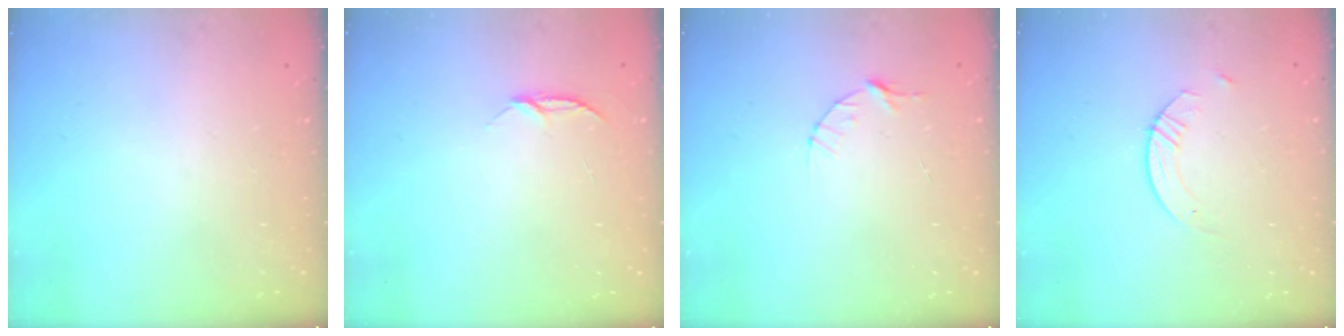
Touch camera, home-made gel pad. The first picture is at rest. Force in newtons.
{"total": 4.4, "press": 4.4, "slide": 0.4}
{"total": 4.1, "press": 4.1, "slide": 0.4}
{"total": 4.9, "press": 4.8, "slide": 0.5}